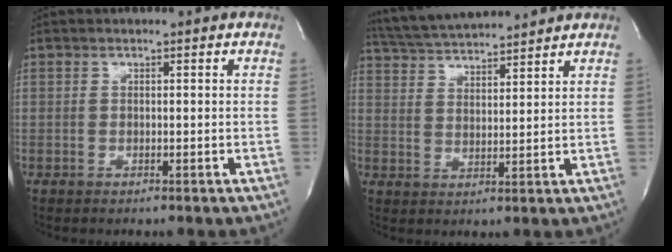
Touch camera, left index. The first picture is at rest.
{"total": 13.7, "force": [12.7, 0.7, 5.1], "torque": [-0.103, 0.025, 0.210]}